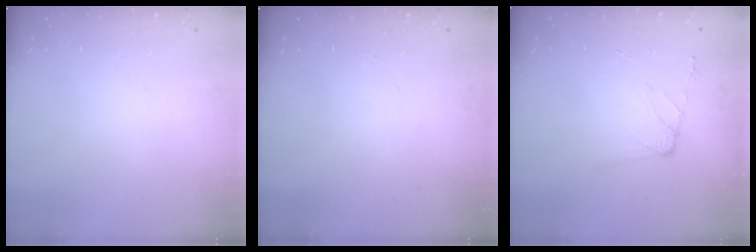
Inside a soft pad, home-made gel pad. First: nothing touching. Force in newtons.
{"total": 0.0}
{"total": 7.0, "press": 6.9, "slide": 1.0}